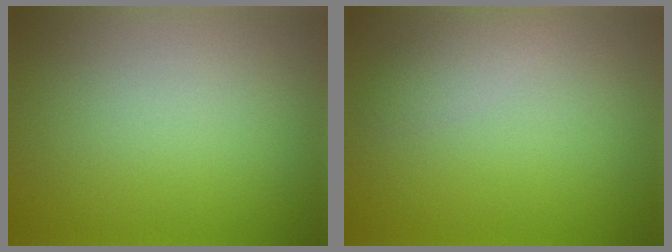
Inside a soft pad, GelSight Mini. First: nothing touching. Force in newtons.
{"total": 1.4, "press": 1.4, "slide": 0.1}